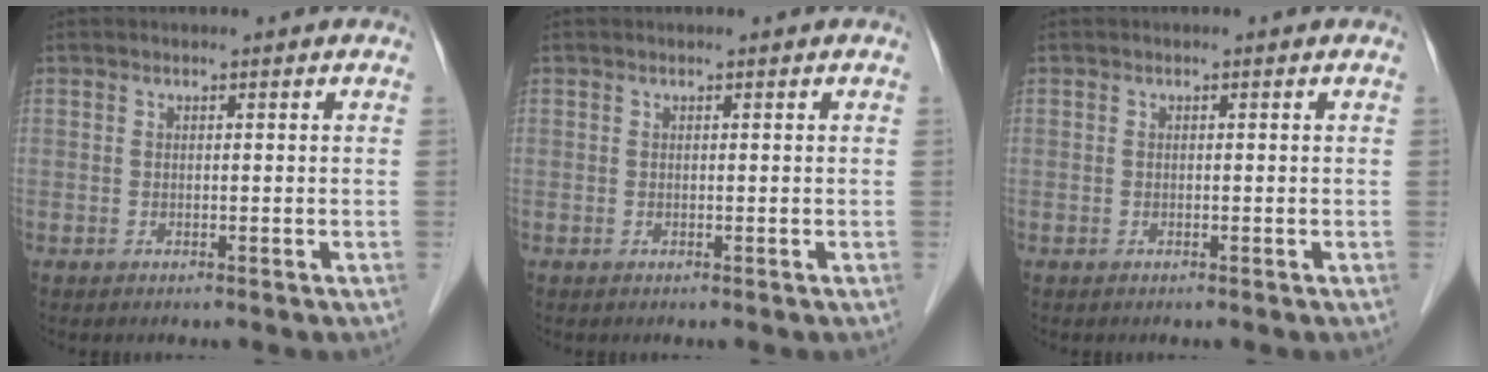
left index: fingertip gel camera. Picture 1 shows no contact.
{"total": 0.0}
{"total": 0.0}